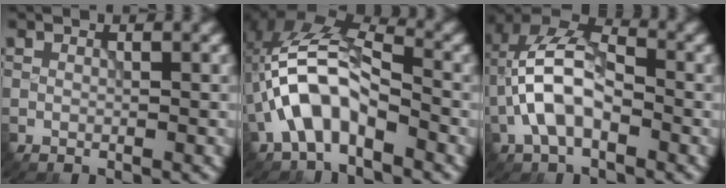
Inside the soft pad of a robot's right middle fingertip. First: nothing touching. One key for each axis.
{"total": 7.0, "fx": -2.7, "fy": 3.4, "fz": 5.5, "tx": -0.116, "ty": 0.015, "tz": -0.054}
{"total": 7.0, "fx": -1.8, "fy": 3.7, "fz": 5.7, "tx": -0.124, "ty": 0.021, "tz": -0.039}